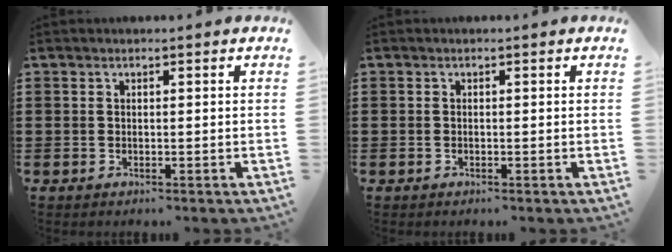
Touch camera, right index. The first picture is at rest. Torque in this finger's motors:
{"motor_torque": [1.03, 1.01, -0.02, -0.01]}